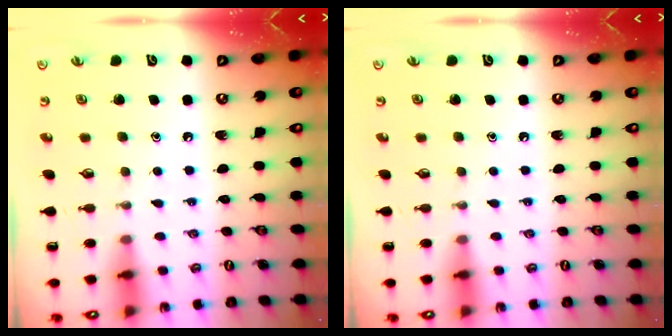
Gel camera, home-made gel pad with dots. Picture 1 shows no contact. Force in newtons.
{"total": 0.0}